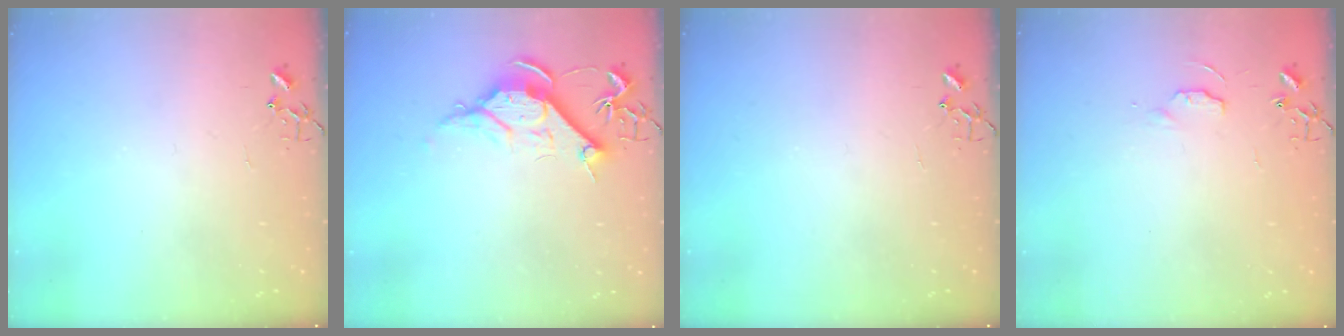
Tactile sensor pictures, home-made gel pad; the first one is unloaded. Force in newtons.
{"total": 10.1, "press": 10.1, "slide": 0.6}
{"total": 0.0}
{"total": 3.8, "press": 3.7, "slide": 0.5}